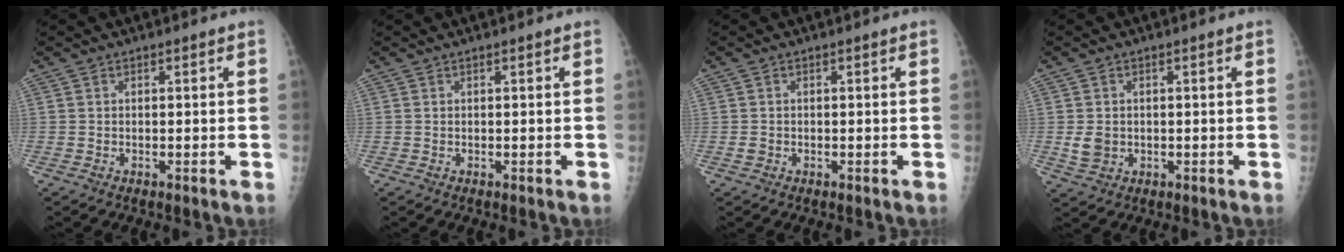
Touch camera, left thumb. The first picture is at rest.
{"total": 0.0}
{"total": 1.1, "force": [-0.2, 1.0, 0.4], "torque": [-0.007, 0.001, -0.003]}
{"total": 3.7, "force": [-0.2, 3.1, 2.0], "torque": [-0.031, -0.001, 0.004]}